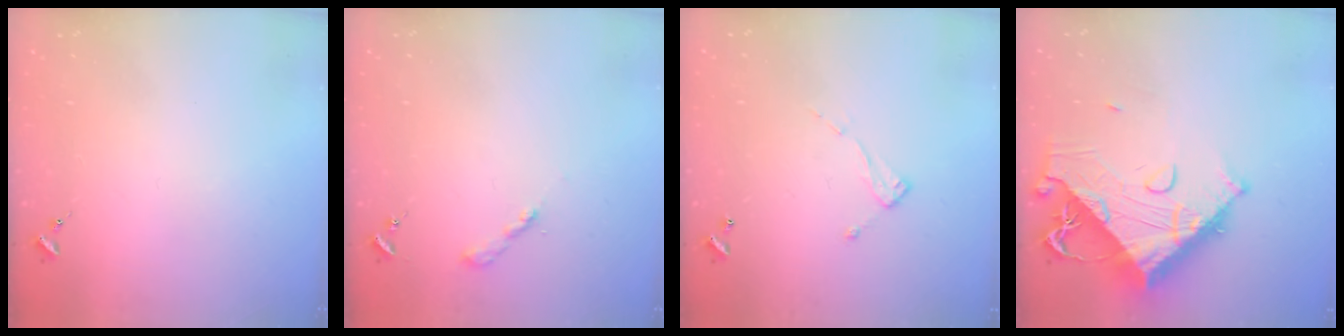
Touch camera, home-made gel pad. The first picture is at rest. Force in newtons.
{"total": 2.0, "press": 2.0, "slide": 0.2}
{"total": 6.9, "press": 6.9, "slide": 0.4}
{"total": 20.0, "press": 19.9, "slide": 2.3}